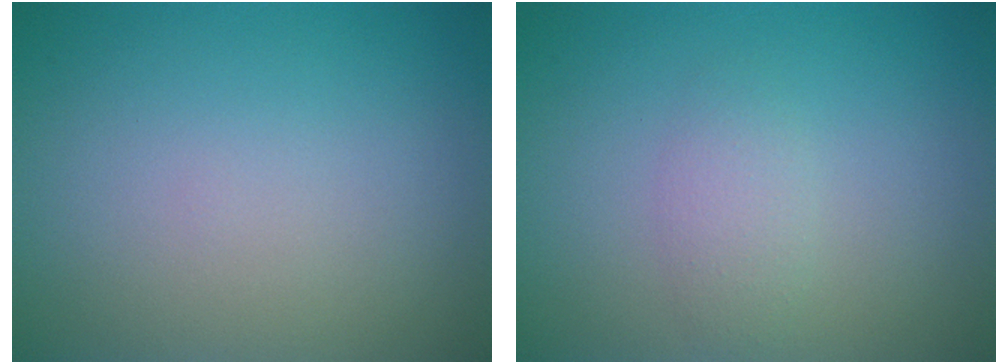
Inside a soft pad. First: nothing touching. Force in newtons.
{"total": 1.6, "press": 1.6, "slide": 0.2}